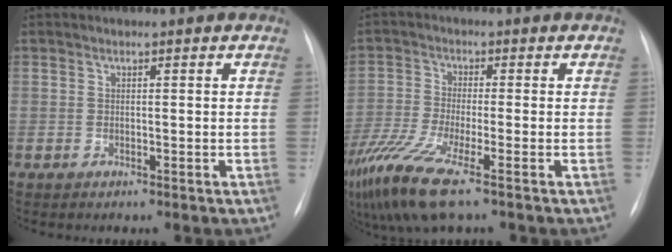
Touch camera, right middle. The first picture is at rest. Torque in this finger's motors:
{"motor_torque": [1.31, -0.83, 0.75, 0.21]}